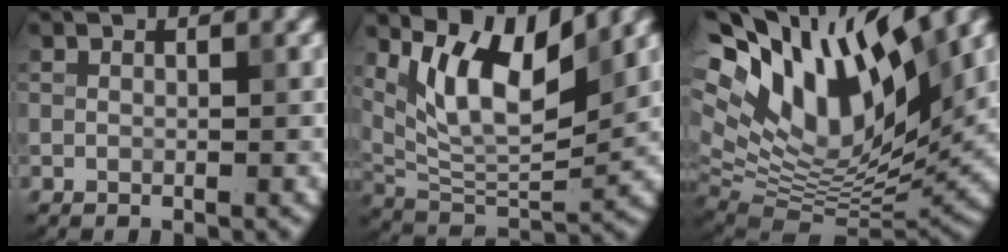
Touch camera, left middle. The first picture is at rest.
{"total": 8.6, "force": [4.0, 3.1, 6.9], "torque": [-0.124, -0.013, 0.078]}
{"total": 15.5, "force": [7.4, 6.6, 11.9], "torque": [-0.235, 0.023, 0.126]}